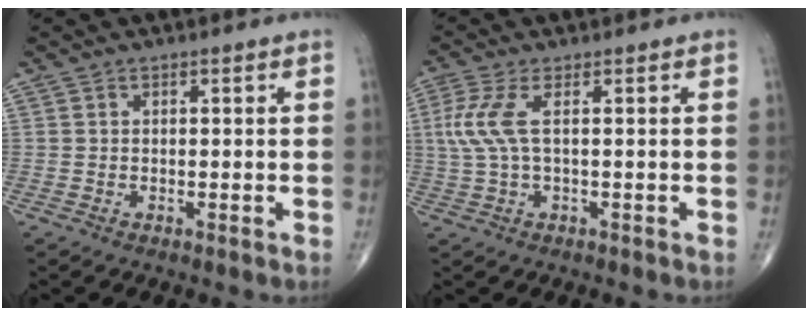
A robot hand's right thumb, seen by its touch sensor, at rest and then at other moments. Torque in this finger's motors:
{"motor_torque": [-0.34, 0.51, 0.88, 0.11, 0.29]}